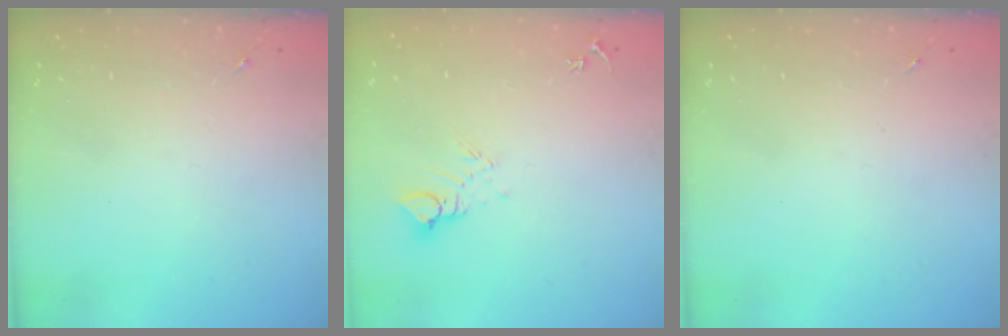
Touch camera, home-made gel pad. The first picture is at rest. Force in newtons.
{"total": 6.7, "press": 6.7, "slide": 0.4}
{"total": 0.0}